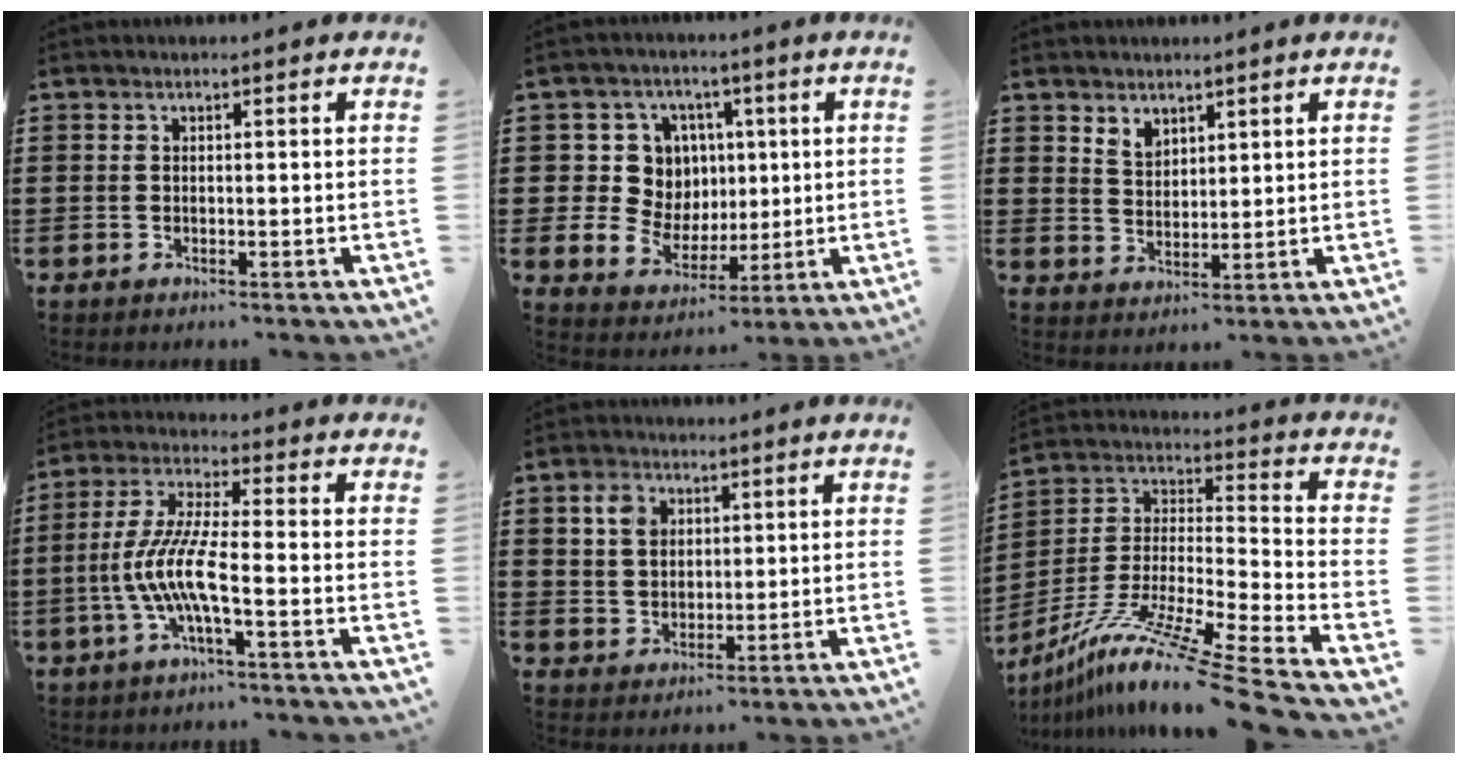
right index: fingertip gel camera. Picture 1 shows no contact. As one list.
[{"total": 8.9, "force": [1.6, 8.4, 2.3], "torque": [-0.074, 0.010, 0.036]}, {"total": 2.9, "force": [2.3, 1.7, 0.5], "torque": [-0.017, 0.003, 0.045]}, {"total": 9.0, "force": [-3.1, 1.4, 8.3], "torque": [-0.195, -0.018, -0.069]}, {"total": 4.8, "force": [2.1, 3.8, 2.0], "torque": [-0.047, 0.011, 0.037]}, {"total": 12.5, "force": [-10.4, -0.9, 6.9], "torque": [-0.127, -0.001, -0.202]}]